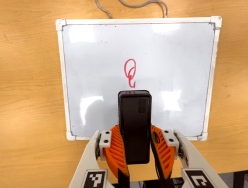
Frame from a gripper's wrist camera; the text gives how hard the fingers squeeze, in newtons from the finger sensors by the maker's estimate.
{"total": 9.5, "left": 7.7, "right": 11.2}